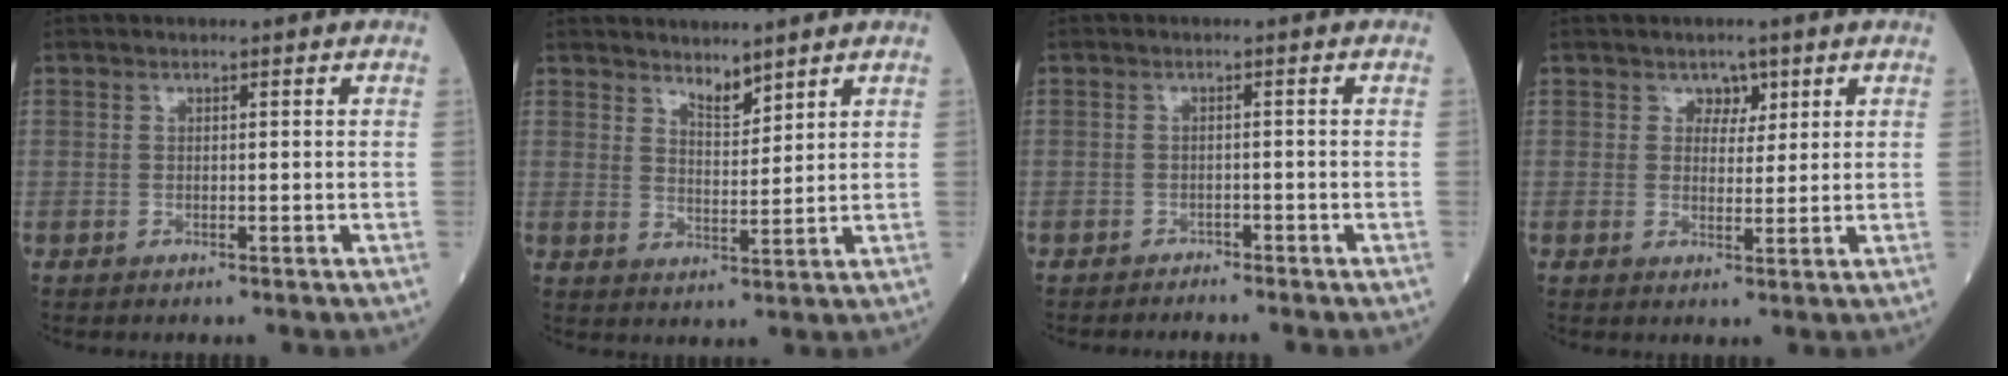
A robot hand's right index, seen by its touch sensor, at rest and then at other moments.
{"total": 3.1, "force": [2.9, 0.7, 1.1], "torque": [-0.022, -0.007, 0.056]}
{"total": 1.7, "force": [-1.7, -0.2, -0.2], "torque": [0.007, -0.005, -0.025]}
{"total": 2.5, "force": [1.4, 1.8, 0.9], "torque": [-0.004, 0.000, 0.020]}